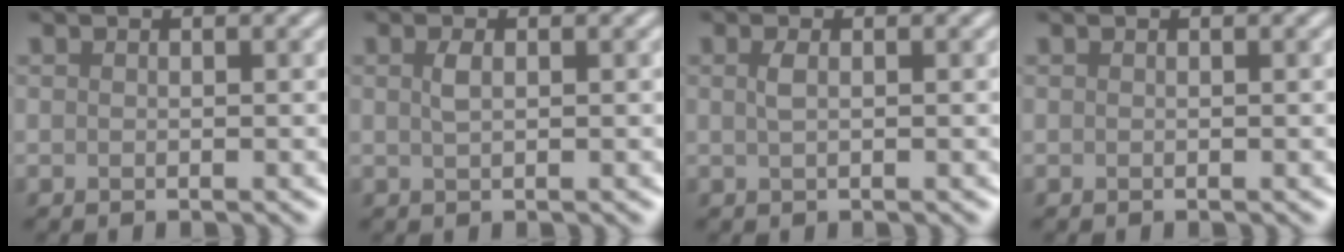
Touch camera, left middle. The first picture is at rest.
{"total": 1.2, "force": [0.4, 0.5, 1.0], "torque": [-0.024, 0.003, 0.008]}
{"total": 1.1, "force": [0.3, 0.4, 1.0], "torque": [-0.020, 0.004, 0.006]}
{"total": 0.0}